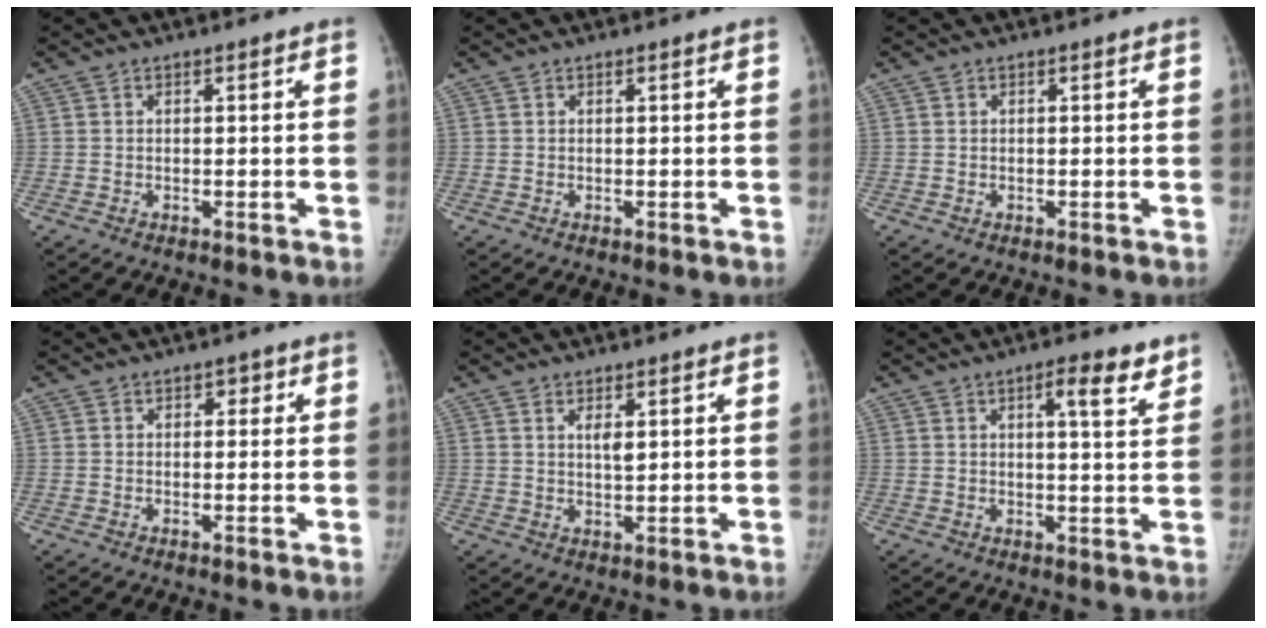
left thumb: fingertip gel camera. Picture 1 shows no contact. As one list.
[{"total": 0.0}, {"total": 0.0}, {"total": 1.5, "force": [0.5, 1.2, 0.7], "torque": [0.009, 0.003, 0.001]}, {"total": 2.6, "force": [1.2, 0.9, 2.1], "torque": [-0.031, -0.010, 0.024]}, {"total": 6.3, "force": [3.7, 1.5, 4.9], "torque": [-0.059, -0.019, 0.050]}]